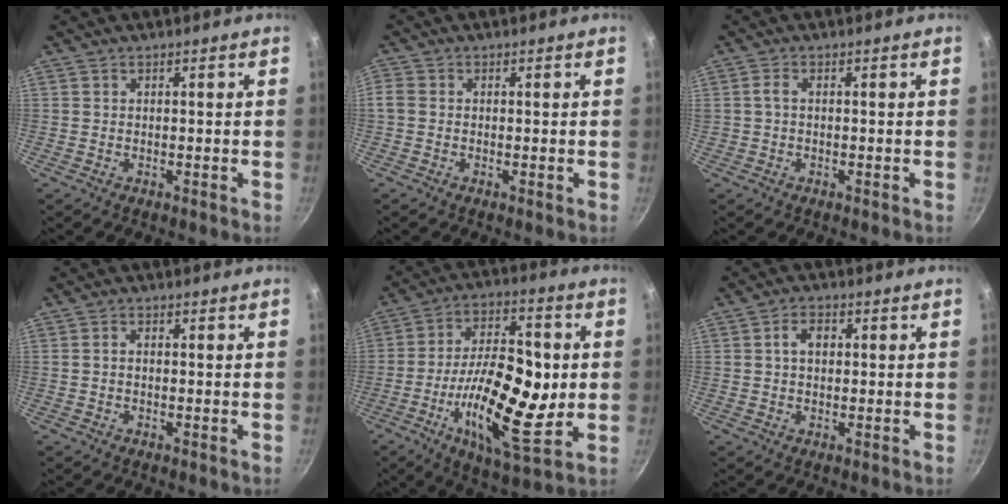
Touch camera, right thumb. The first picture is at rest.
{"total": 2.3, "force": [-0.4, 1.9, 1.2], "torque": [-0.025, 0.005, -0.013]}
{"total": 1.8, "force": [-0.1, 0.7, 1.6], "torque": [-0.042, 0.007, -0.002]}
{"total": 1.3, "force": [-0.2, 0.9, 1.0], "torque": [-0.018, 0.008, -0.005]}
{"total": 21.6, "force": [-2.8, 9.1, 19.4], "torque": [-0.308, 0.003, -0.052]}
{"total": 3.8, "force": [0.5, 2.7, 2.6], "torque": [-0.031, 0.009, 0.005]}